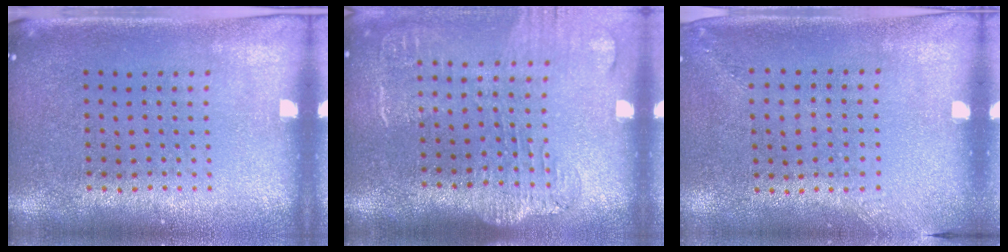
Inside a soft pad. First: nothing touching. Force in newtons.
{"total": 1.9, "press": 1.6, "slide": 1.1}
{"total": 1.3, "press": 1.0, "slide": 0.8}